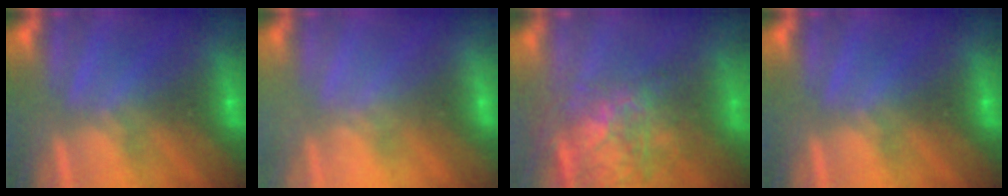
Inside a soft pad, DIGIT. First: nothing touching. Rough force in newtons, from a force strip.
{"total": 2.1}
{"total": 11.2}
{"total": 0.0}